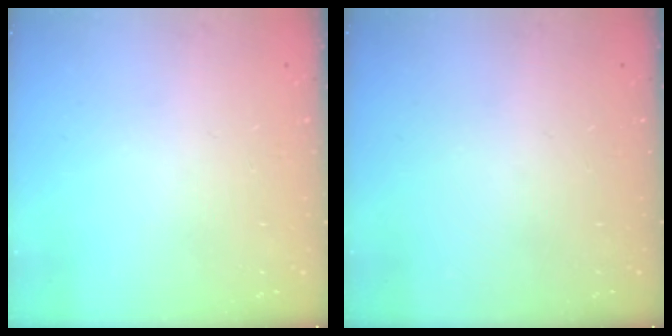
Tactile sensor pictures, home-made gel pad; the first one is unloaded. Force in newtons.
{"total": 0.0}